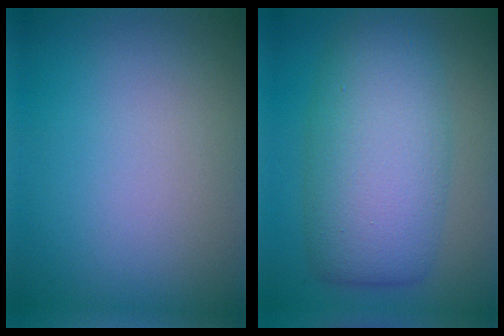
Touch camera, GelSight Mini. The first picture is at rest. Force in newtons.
{"total": 8.3, "press": 8.3, "slide": 0.4}